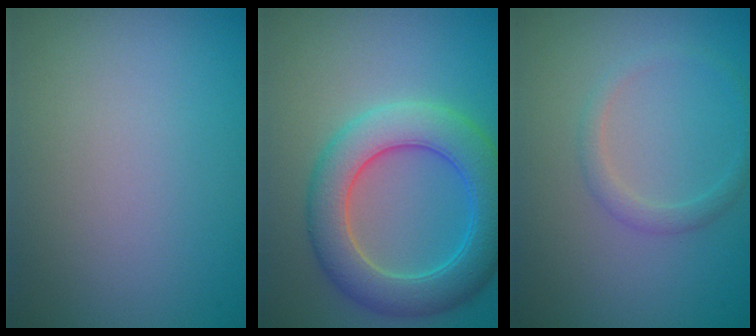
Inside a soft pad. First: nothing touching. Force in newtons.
{"total": 6.9, "press": 6.9, "slide": 0.5}
{"total": 1.6, "press": 1.6, "slide": 0.1}